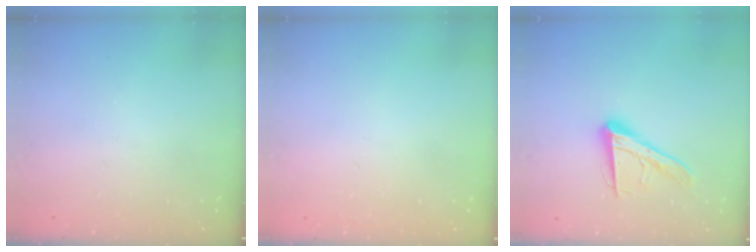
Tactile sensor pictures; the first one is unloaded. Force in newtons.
{"total": 1.6, "press": 1.6, "slide": 0.1}
{"total": 14.9, "press": 14.8, "slide": 1.4}